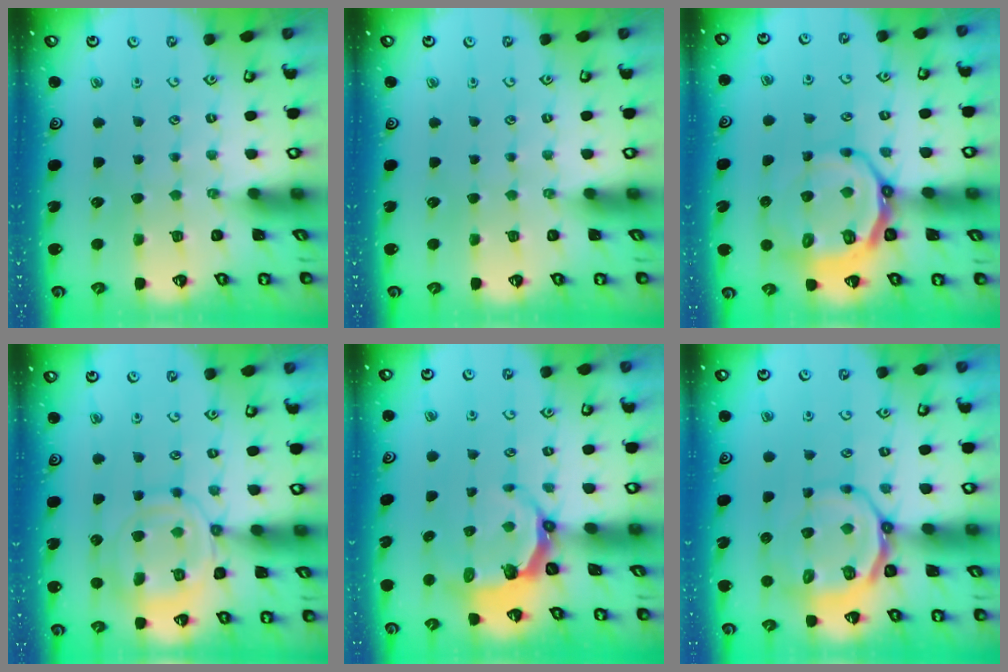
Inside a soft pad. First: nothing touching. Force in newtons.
{"total": 0.0}
{"total": 14.4, "press": 14.0, "slide": 3.4}
{"total": 13.9, "press": 13.9, "slide": 1.2}
{"total": 4.3, "press": 2.9, "slide": 3.3}
{"total": 11.7, "press": 11.4, "slide": 2.9}